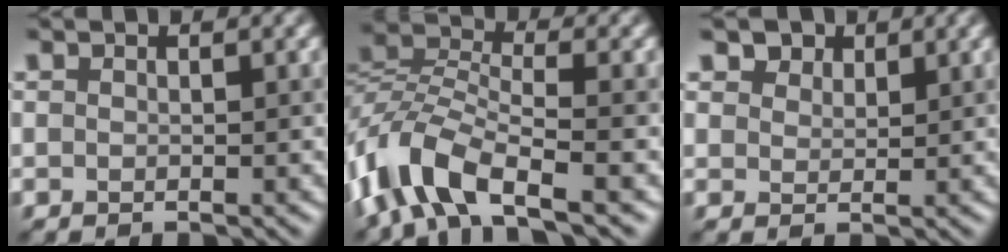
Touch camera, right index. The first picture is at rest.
{"total": 8.2, "force": [-4.6, 3.2, 6.0], "torque": [-0.128, 0.007, -0.102]}
{"total": 3.1, "force": [2.3, 1.8, 0.9], "torque": [-0.029, -0.013, 0.044]}